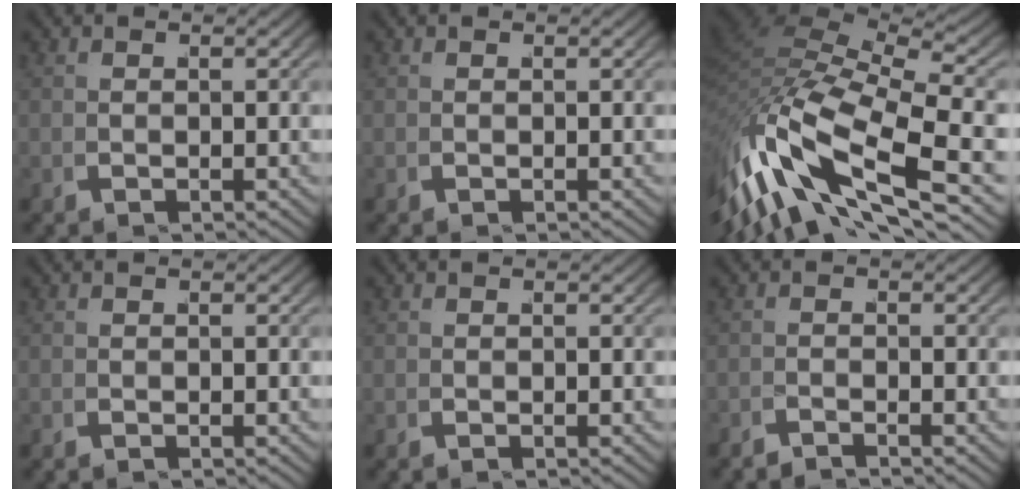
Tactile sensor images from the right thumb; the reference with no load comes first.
{"total": 0.0}
{"total": 12.9, "force": [0.8, 6.8, 11.0], "torque": [-0.259, -0.010, 0.029]}
{"total": 0.0}
{"total": 0.0}
{"total": 1.0, "force": [-0.9, -0.2, -0.3], "torque": [0.012, 0.001, -0.022]}